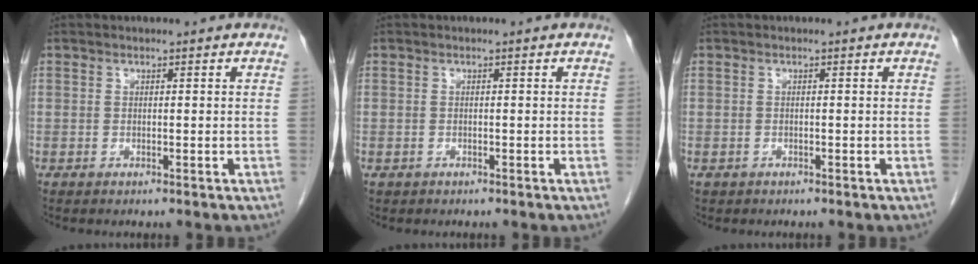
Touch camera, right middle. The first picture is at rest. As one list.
[{"total": 0.5, "force": [-0.2, 0.4, 0.0], "torque": [-0.007, 0.004, -0.003]}, {"total": 0.7, "force": [-0.4, 0.6, 0.0], "torque": [-0.008, 0.004, -0.004]}]